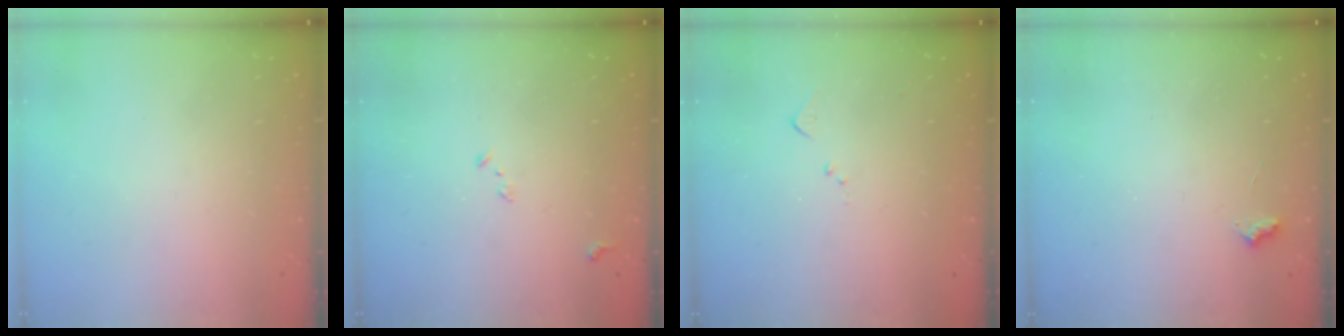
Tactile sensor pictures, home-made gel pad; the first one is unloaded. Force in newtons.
{"total": 8.2, "press": 8.2, "slide": 0.9}
{"total": 4.9, "press": 4.8, "slide": 0.7}
{"total": 3.0, "press": 2.9, "slide": 0.5}